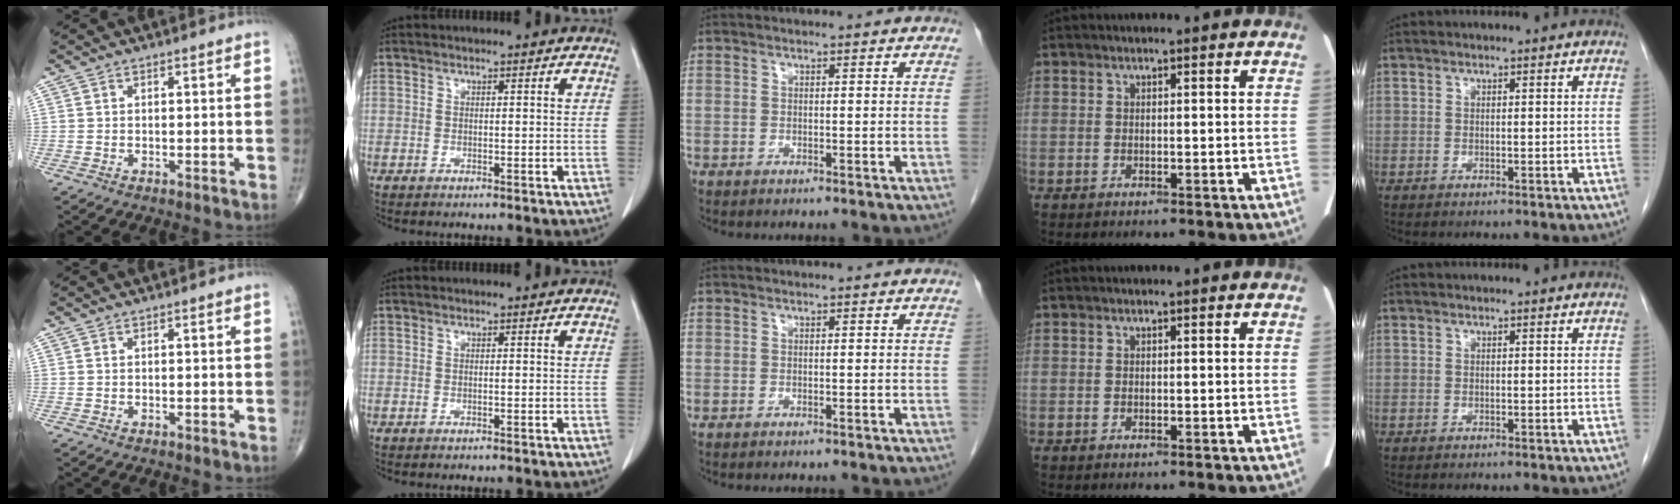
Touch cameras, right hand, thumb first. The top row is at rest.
{}